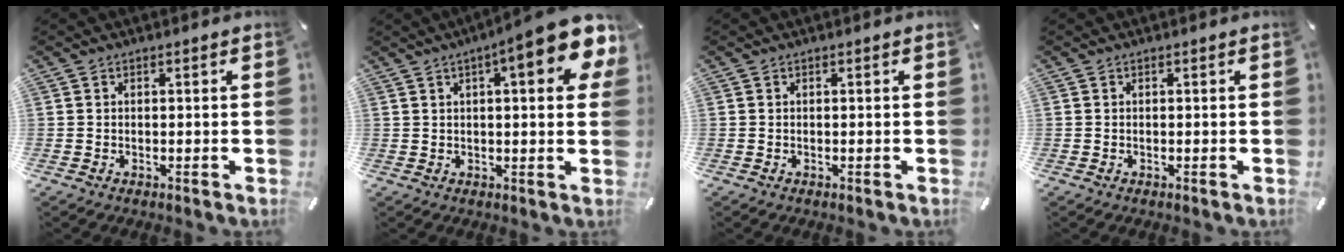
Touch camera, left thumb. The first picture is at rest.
{"total": 13.7, "force": [6.4, 3.3, 11.6], "torque": [-0.159, -0.029, 0.097]}
{"total": 0.0}
{"total": 0.0}